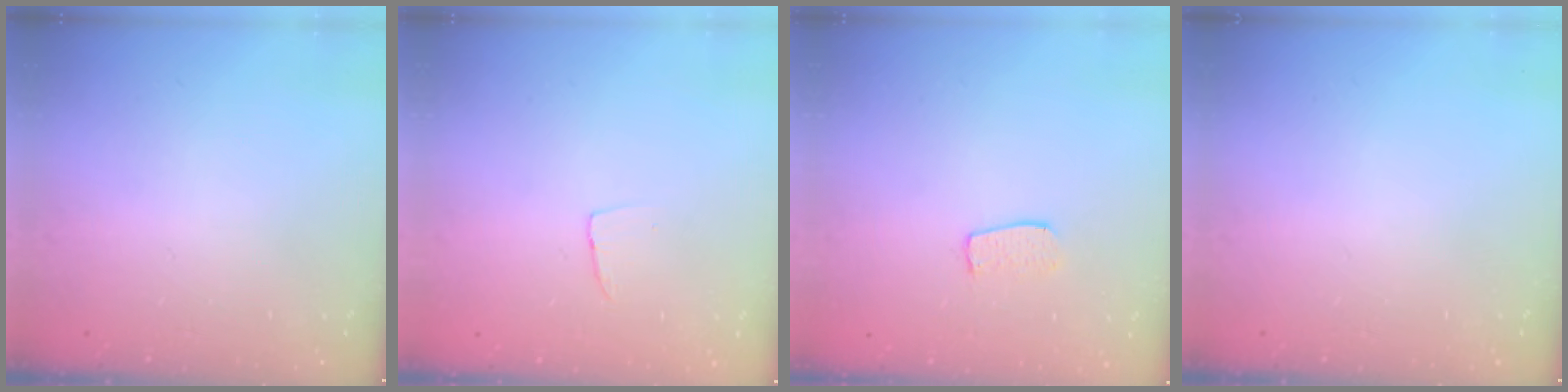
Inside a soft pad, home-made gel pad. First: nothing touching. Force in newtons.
{"total": 2.9, "press": 2.9, "slide": 0.1}
{"total": 5.9, "press": 5.9, "slide": 0.3}
{"total": 0.0}